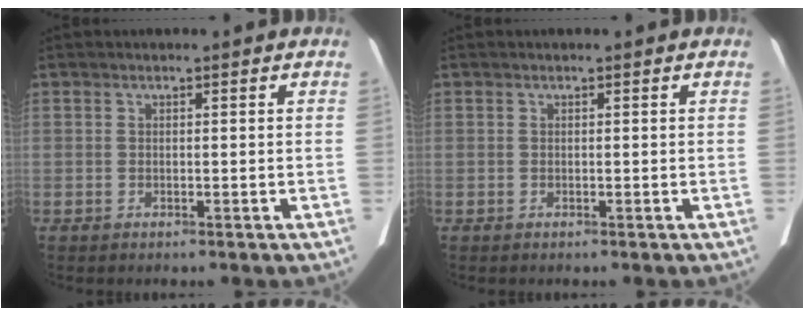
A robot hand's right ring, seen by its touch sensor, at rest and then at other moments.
{"total": 0.0}